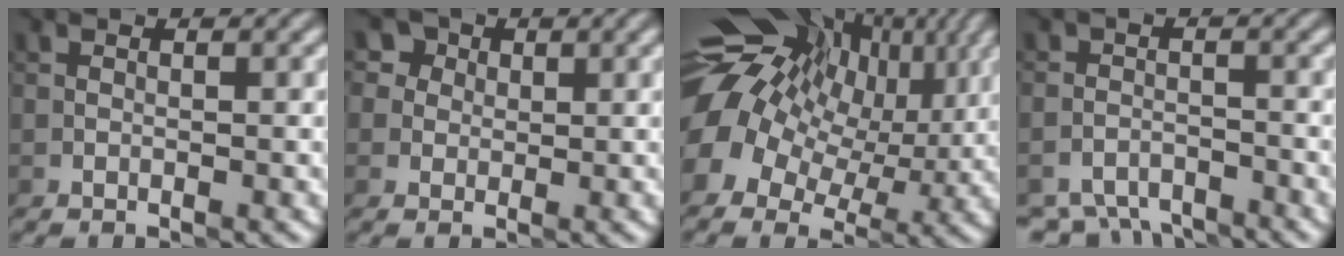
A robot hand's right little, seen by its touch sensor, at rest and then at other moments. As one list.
[{"total": 2.4, "force": [0.9, 2.2, 0.2], "torque": [0.034, 0.007, -0.011]}, {"total": 13.3, "force": [2.8, 10.0, 8.3], "torque": [-0.145, 0.010, 0.056]}, {"total": 5.8, "force": [-5.1, 2.3, 1.4], "torque": [-0.021, -0.019, -0.093]}]